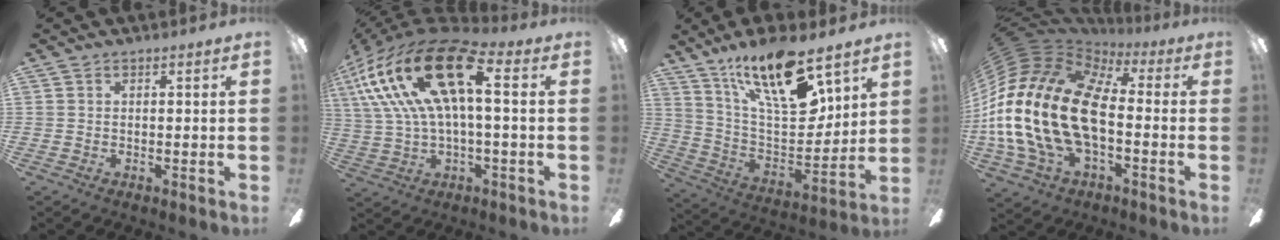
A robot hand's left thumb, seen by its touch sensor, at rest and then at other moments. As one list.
[{"total": 24.5, "force": [6.1, 10.8, 21.2], "torque": [-0.413, -0.001, 0.102]}, {"total": 23.2, "force": [14.8, 8.5, 15.8], "torque": [-0.267, -0.082, 0.249]}, {"total": 26.8, "force": [-2.1, 15.7, 21.6], "torque": [-0.481, 0.019, -0.037]}]